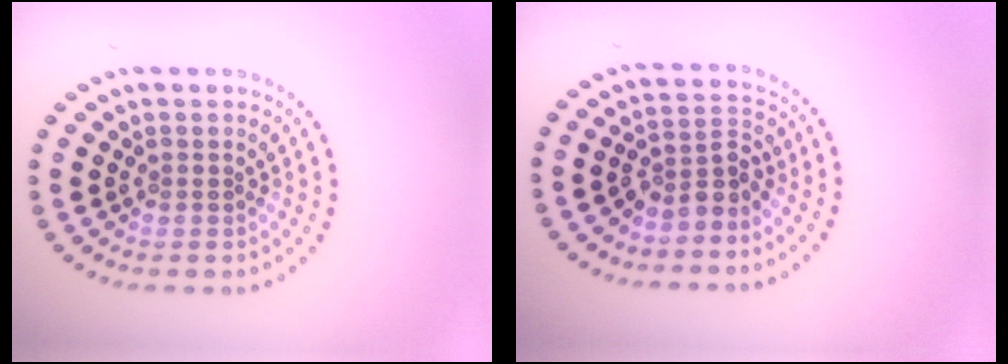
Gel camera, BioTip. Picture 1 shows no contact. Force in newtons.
{"total": 2.7, "press": 2.0, "slide": 1.8}